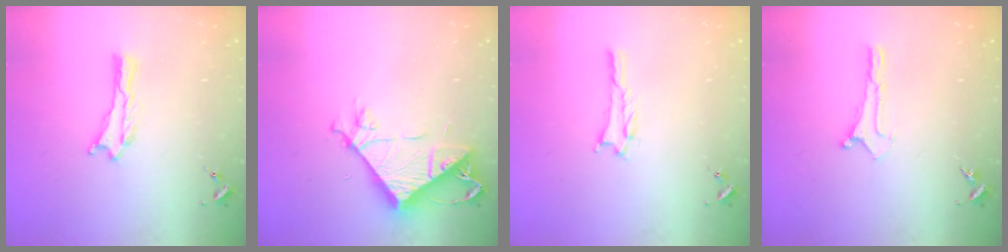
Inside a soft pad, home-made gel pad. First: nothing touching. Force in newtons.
{"total": 9.5, "press": 9.5, "slide": 0.4}
{"total": 0.5, "press": 0.5, "slide": 0.1}
{"total": 0.0}